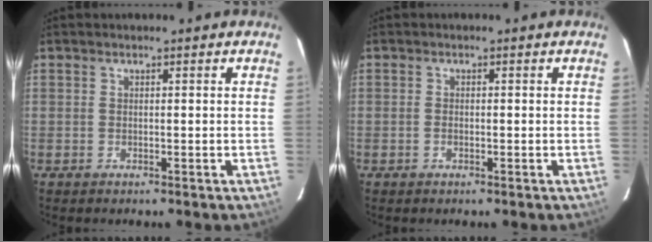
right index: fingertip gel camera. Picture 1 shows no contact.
{"total": 1.0, "force": [-0.4, 0.7, 0.7], "torque": [-0.015, 0.001, -0.007]}